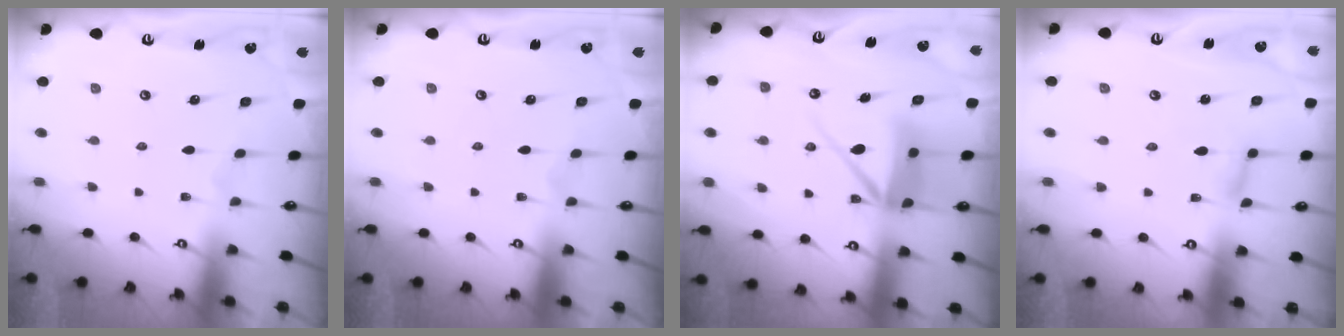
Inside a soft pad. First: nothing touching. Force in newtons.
{"total": 0.0}
{"total": 10.7, "press": 10.6, "slide": 1.7}
{"total": 4.1, "press": 4.1, "slide": 0.4}